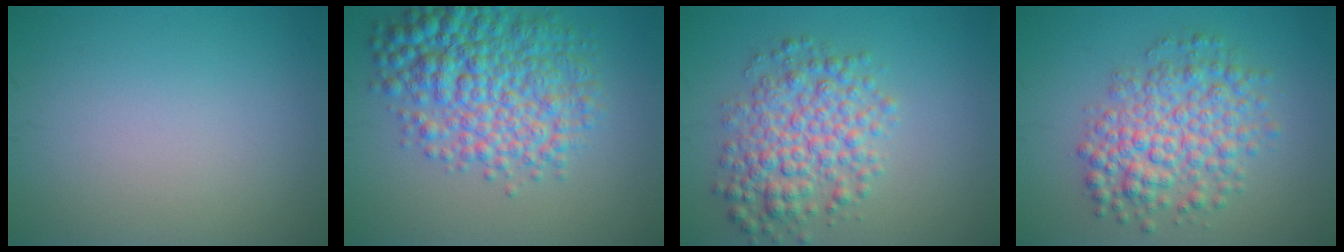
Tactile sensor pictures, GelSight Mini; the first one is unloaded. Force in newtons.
{"total": 8.1, "press": 8.1, "slide": 0.1}
{"total": 5.5, "press": 5.5, "slide": 0.1}
{"total": 6.2, "press": 6.2, "slide": 0.1}